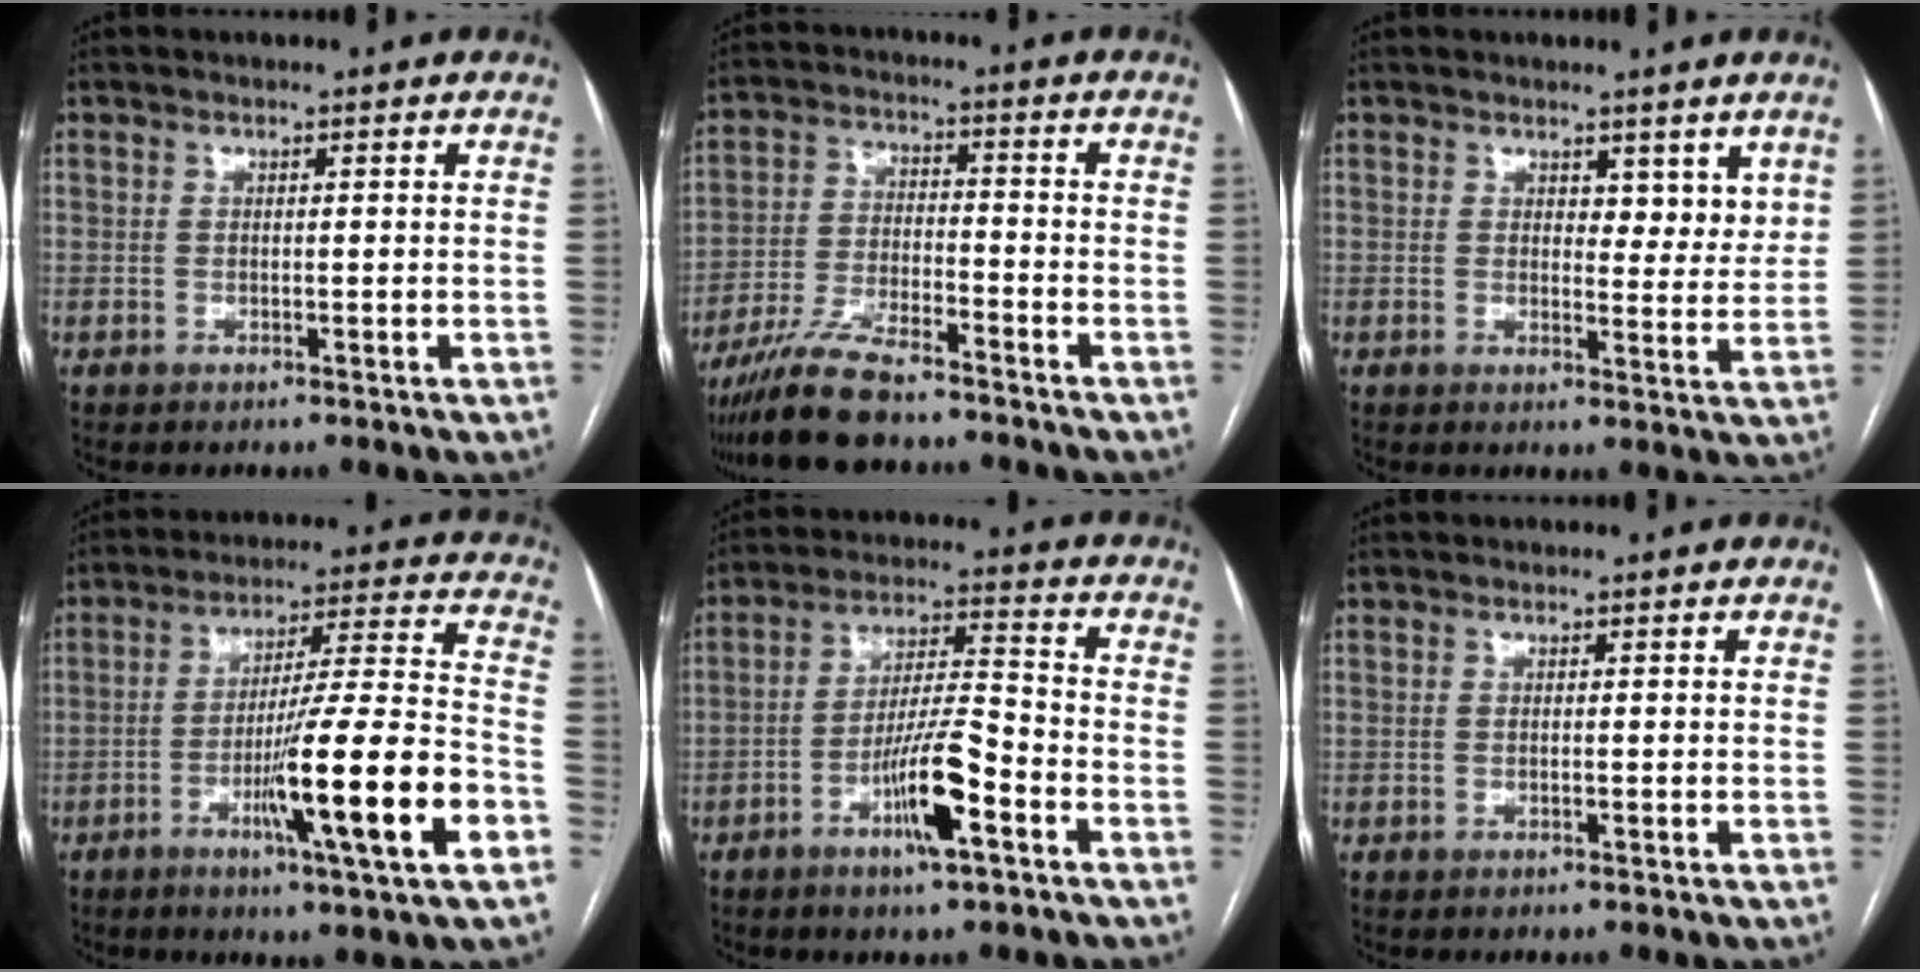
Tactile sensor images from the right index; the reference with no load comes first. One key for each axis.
{"total": 10.0, "fx": -8.4, "fy": 2.1, "fz": 5.0, "tx": -0.099, "ty": -0.017, "tz": -0.156}
{"total": 4.2, "fx": 2.7, "fy": 2.3, "fz": 2.3, "tx": -0.015, "ty": -0.008, "tz": 0.036}
{"total": 17.6, "fx": -6.6, "fy": -0.4, "fz": 16.3, "tx": -0.264, "ty": -0.010, "tz": -0.102}
{"total": 10.3, "fx": -4.9, "fy": 1.1, "fz": 9.0, "tx": -0.167, "ty": 0.001, "tz": -0.084}
{"total": 0.0}